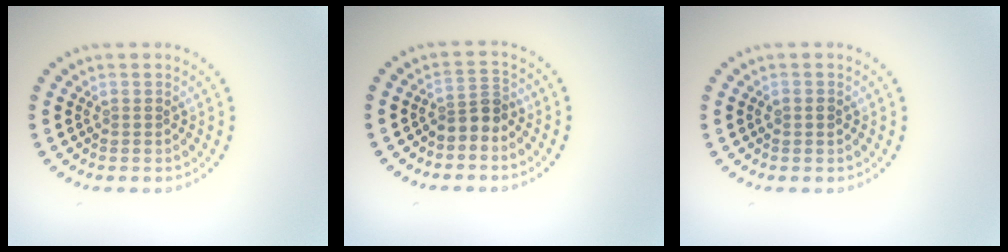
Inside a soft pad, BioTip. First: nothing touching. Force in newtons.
{"total": 2.3, "press": 1.8, "slide": 1.5}
{"total": 1.1, "press": 1.1, "slide": 0.1}